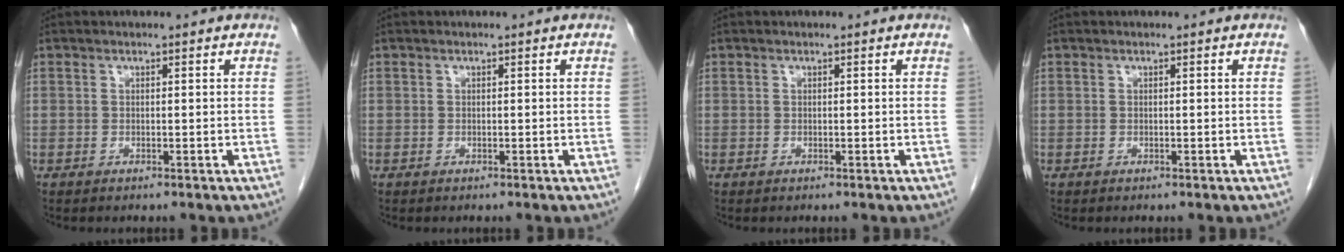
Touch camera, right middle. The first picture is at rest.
{"total": 0.0}
{"total": 0.0}
{"total": 0.0}